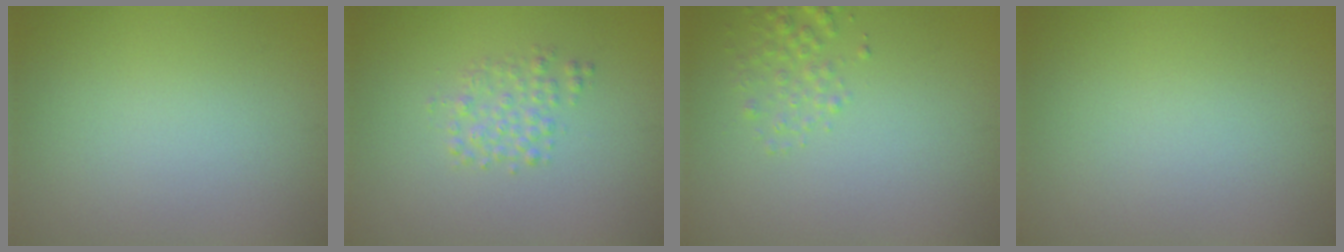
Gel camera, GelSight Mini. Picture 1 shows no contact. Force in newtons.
{"total": 1.8, "press": 1.8, "slide": 0.0}
{"total": 1.8, "press": 1.8, "slide": 0.1}
{"total": 0.0}